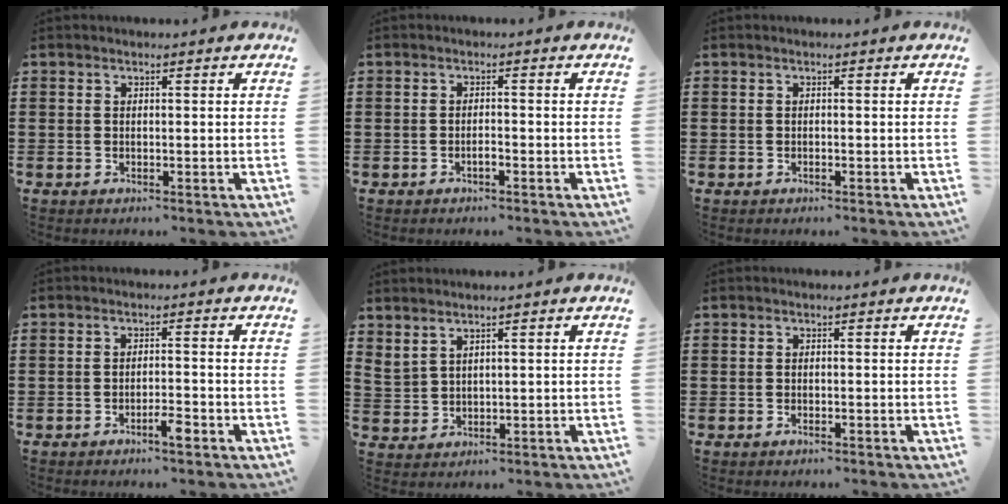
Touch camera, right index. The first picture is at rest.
{"total": 1.1, "force": [-0.7, 0.2, 0.8], "torque": [-0.017, -0.002, -0.011]}
{"total": 0.0}
{"total": 2.9, "force": [-1.9, 0.4, 2.1], "torque": [-0.036, 0.003, -0.035]}
{"total": 1.9, "force": [1.7, 0.7, 0.4], "torque": [-0.014, 0.005, 0.033]}
{"total": 0.5, "force": [-0.4, 0.1, 0.3], "torque": [-0.009, -0.005, -0.007]}